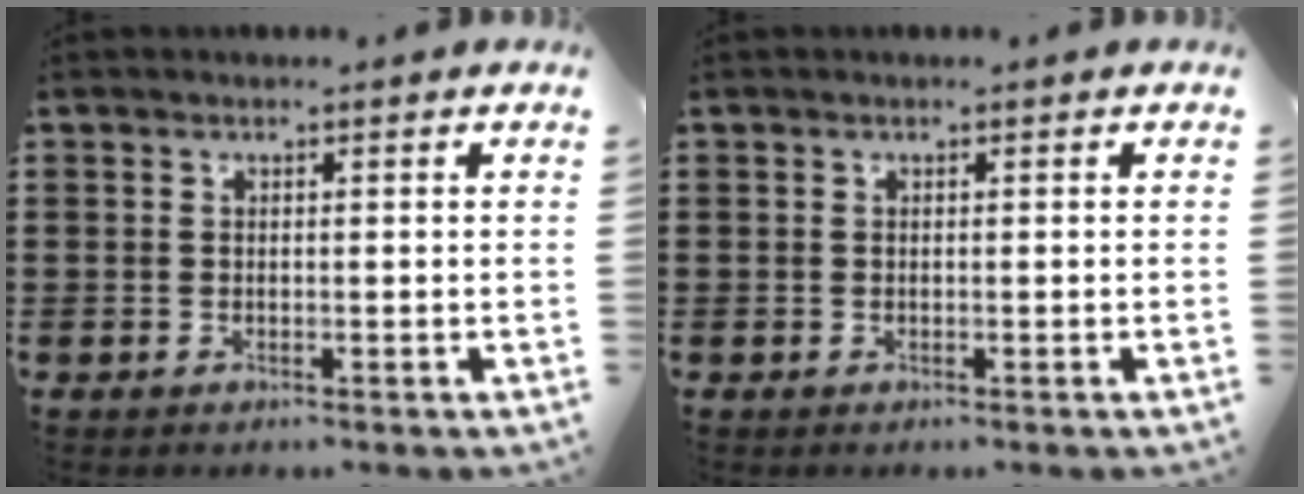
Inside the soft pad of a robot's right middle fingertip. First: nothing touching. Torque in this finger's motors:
{"motor_torque": [-0.03, -0.03, 0.04, -0.01]}